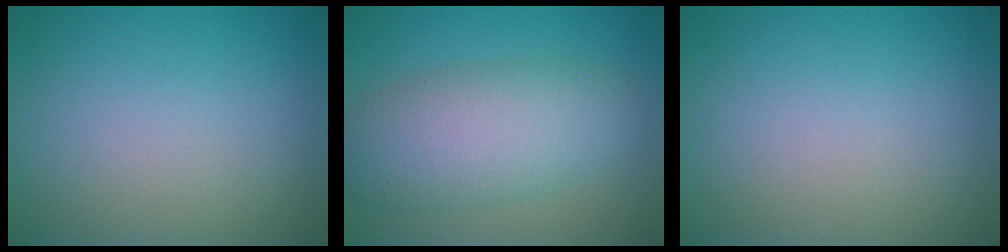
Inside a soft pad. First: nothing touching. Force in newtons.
{"total": 6.9, "press": 6.9, "slide": 0.4}
{"total": 0.0}